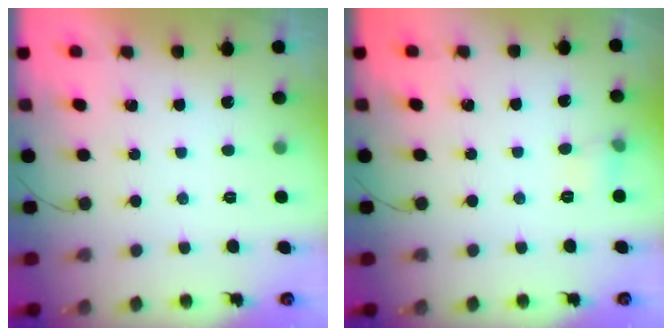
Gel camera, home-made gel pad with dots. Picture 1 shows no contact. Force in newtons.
{"total": 4.6, "press": 4.4, "slide": 1.4}